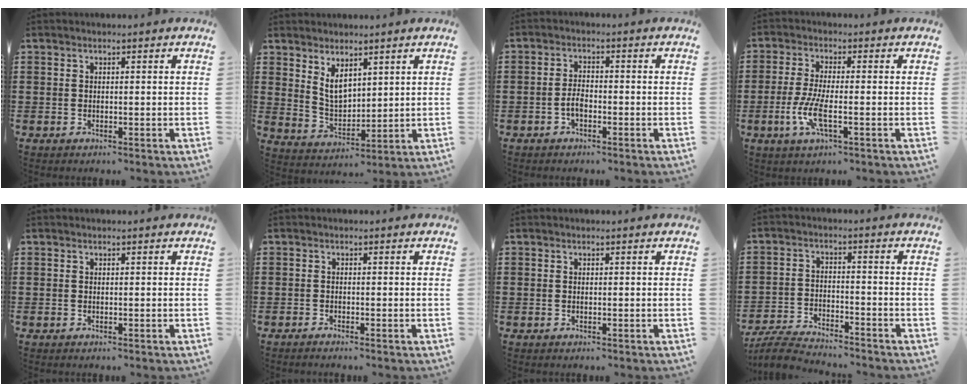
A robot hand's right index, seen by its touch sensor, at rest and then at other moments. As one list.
[{"total": 5.5, "force": [3.0, 3.2, 3.3], "torque": [-0.068, -0.002, 0.055]}, {"total": 2.7, "force": [-1.1, 1.3, 2.0], "torque": [-0.048, 0.002, -0.025]}, {"total": 5.9, "force": [-1.9, 1.4, 5.4], "torque": [-0.118, -0.011, -0.040]}, {"total": 0.0}, {"total": 0.7, "force": [-0.7, 0.0, 0.2], "torque": [-0.005, -0.002, -0.013]}, {"total": 0.0}, {"total": 5.1, "force": [-4.9, 0.5, 1.1], "torque": [-0.033, 0.002, -0.102]}]